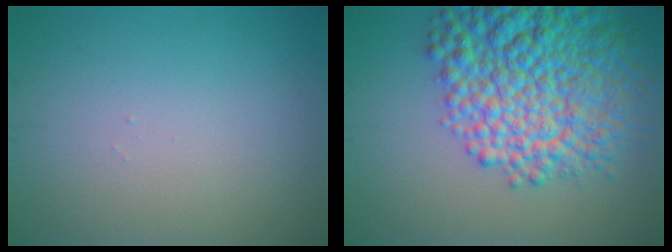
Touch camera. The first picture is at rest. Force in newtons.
{"total": 11.5, "press": 11.5, "slide": 0.5}